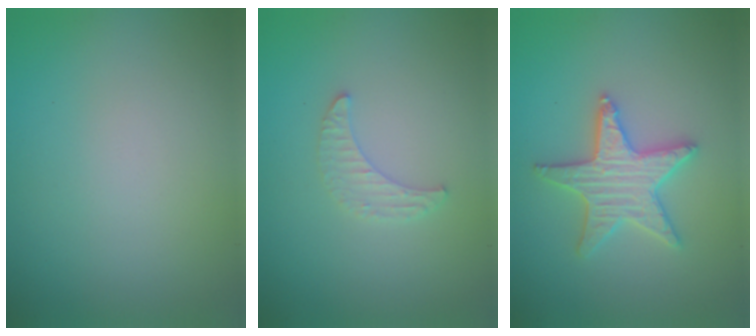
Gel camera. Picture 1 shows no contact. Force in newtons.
{"total": 1.6, "press": 1.5, "slide": 0.4}
{"total": 4.7, "press": 4.6, "slide": 0.8}